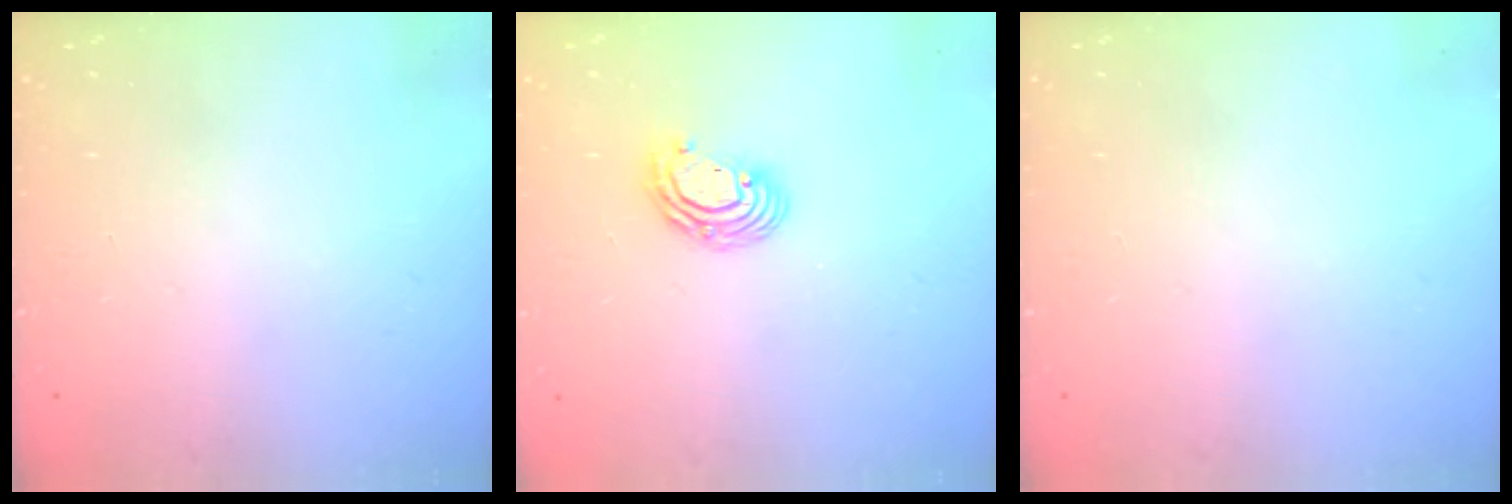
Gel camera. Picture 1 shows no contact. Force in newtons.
{"total": 6.9, "press": 6.9, "slide": 0.8}
{"total": 0.0}